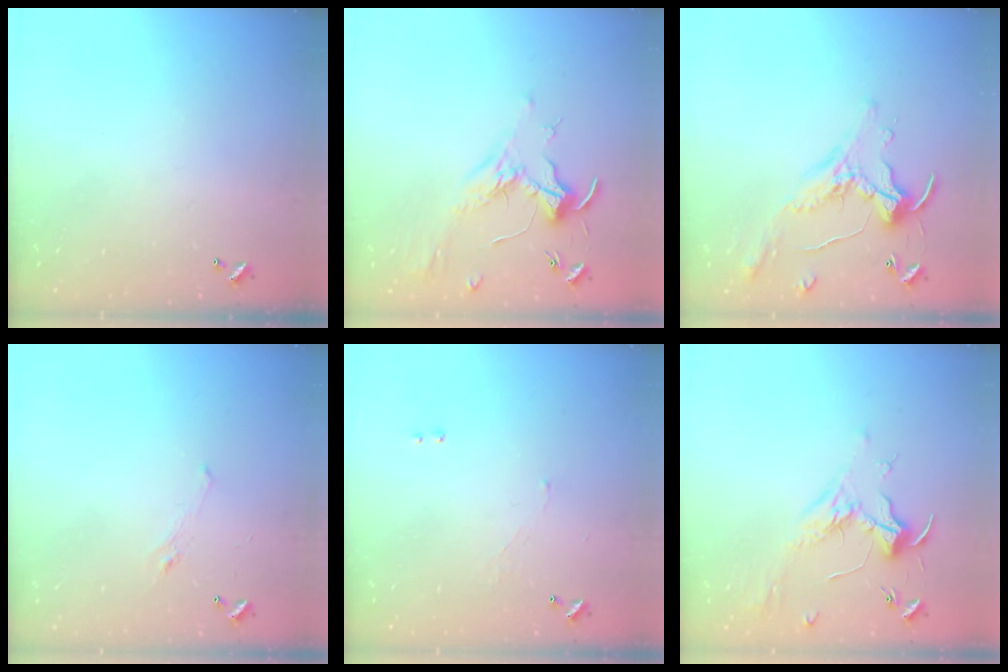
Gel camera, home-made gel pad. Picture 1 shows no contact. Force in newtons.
{"total": 1.8, "press": 1.6, "slide": 0.8}
{"total": 0.0}
{"total": 0.8, "press": 0.1, "slide": 0.8}
{"total": 1.3, "press": 1.2, "slide": 0.5}
{"total": 1.8, "press": 1.7, "slide": 0.7}